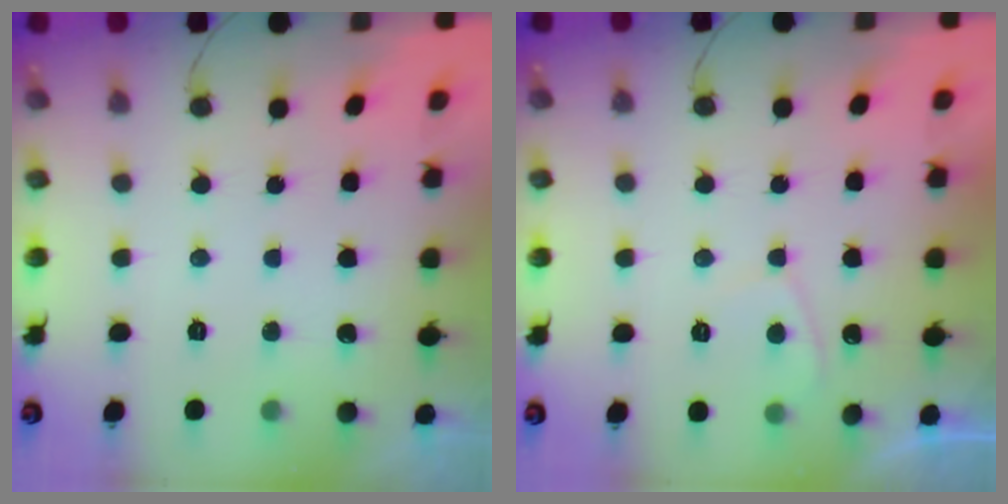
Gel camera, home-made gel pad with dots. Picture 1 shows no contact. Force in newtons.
{"total": 2.3, "press": 2.2, "slide": 0.7}